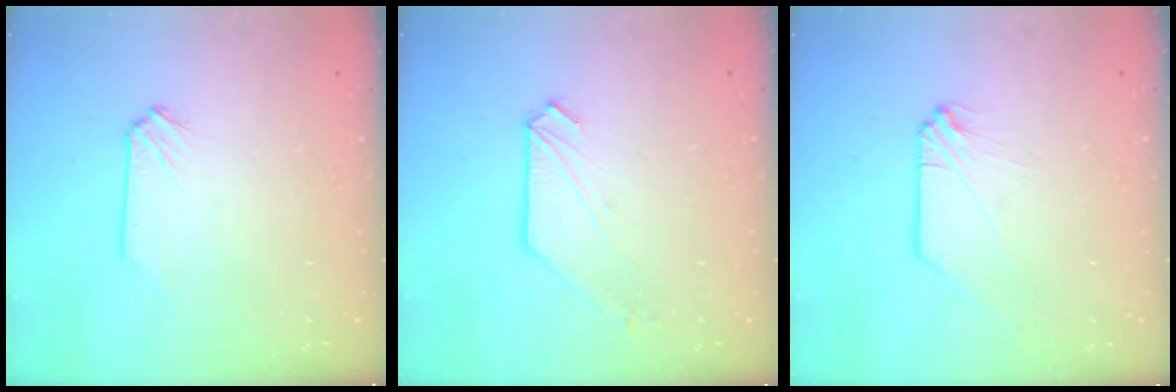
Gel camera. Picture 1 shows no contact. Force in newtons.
{"total": 1.8, "press": 1.8, "slide": 0.1}
{"total": 0.0}